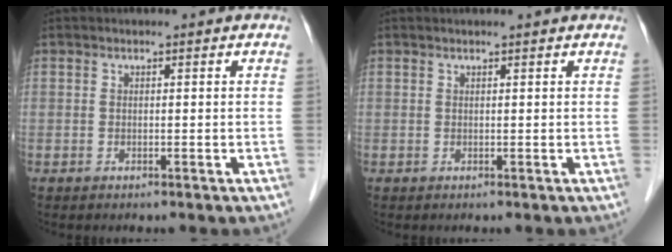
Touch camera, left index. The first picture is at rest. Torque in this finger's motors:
{"motor_torque": [0.72, -1.17, 0.03, 0.00]}